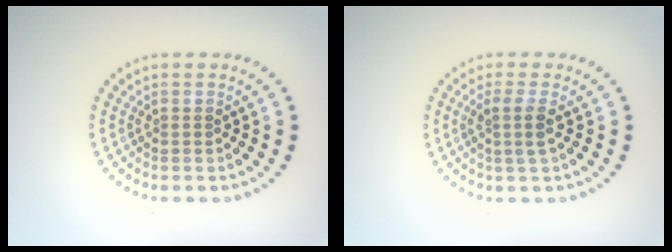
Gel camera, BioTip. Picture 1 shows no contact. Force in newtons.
{"total": 2.0, "press": 1.6, "slide": 1.1}